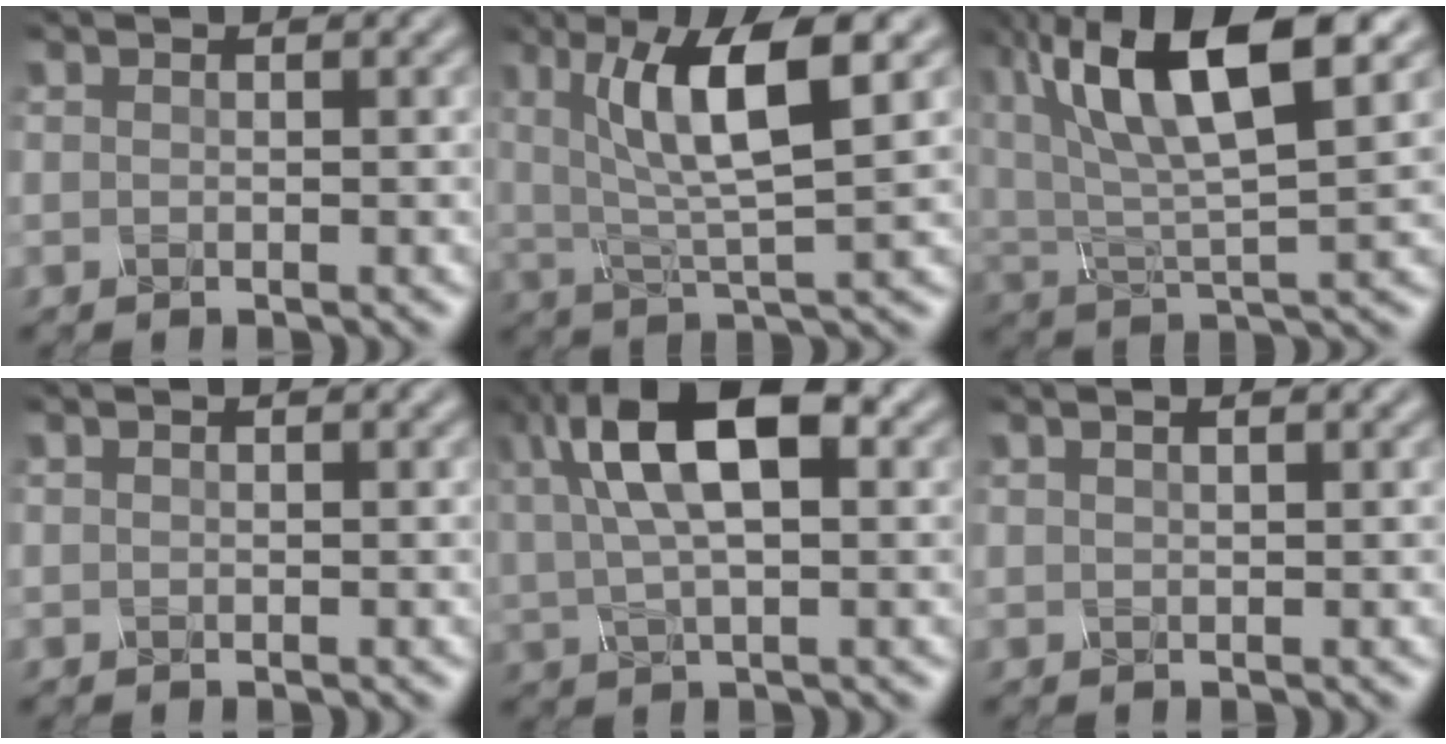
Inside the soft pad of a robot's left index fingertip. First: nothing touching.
{"total": 8.2, "force": [2.6, 2.0, 7.6], "torque": [-0.133, -0.001, 0.043]}
{"total": 12.5, "force": [5.7, 4.4, 10.2], "torque": [-0.183, 0.020, 0.090]}
{"total": 0.0}
{"total": 10.7, "force": [3.3, 4.8, 8.9], "torque": [-0.167, 0.015, 0.047]}
{"total": 2.0, "force": [1.1, 0.8, 1.4], "torque": [-0.014, 0.004, 0.000]}